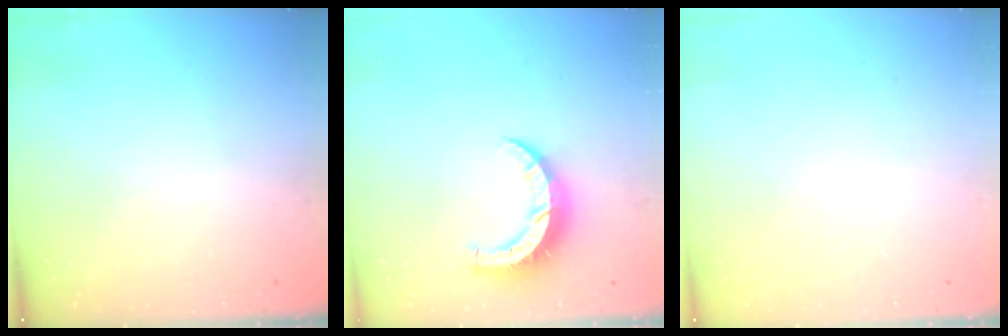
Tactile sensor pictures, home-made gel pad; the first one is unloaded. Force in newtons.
{"total": 8.7, "press": 8.6, "slide": 0.9}
{"total": 0.0}